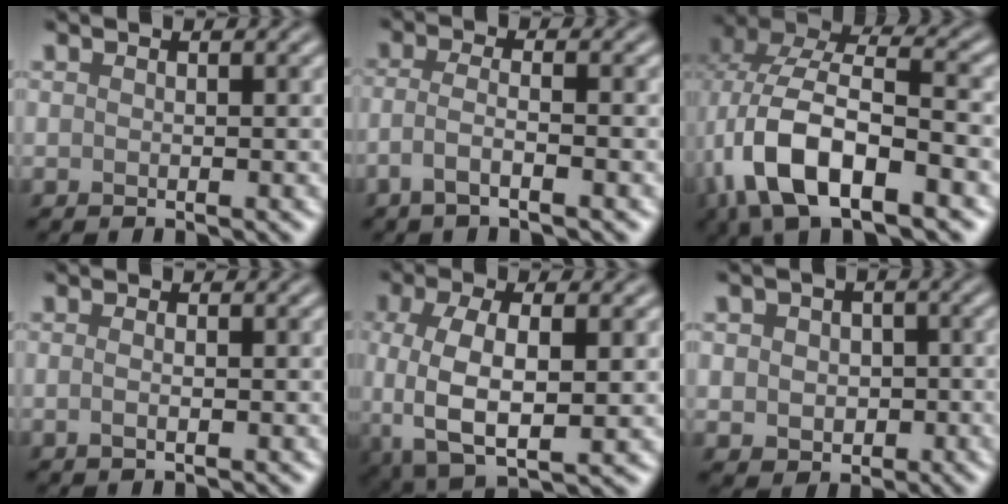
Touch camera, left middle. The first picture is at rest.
{"total": 2.9, "force": [-1.4, 0.8, 2.4], "torque": [-0.042, 0.003, -0.041]}
{"total": 11.8, "force": [-3.4, 5.5, 9.8], "torque": [-0.198, -0.001, -0.066]}
{"total": 1.0, "force": [-0.1, 0.3, 0.9], "torque": [-0.015, -0.005, -0.003]}
{"total": 7.7, "force": [-1.4, 3.7, 6.6], "torque": [-0.145, -0.017, -0.022]}
{"total": 3.7, "force": [-0.1, 3.2, 2.0], "torque": [-0.023, 0.001, -0.008]}